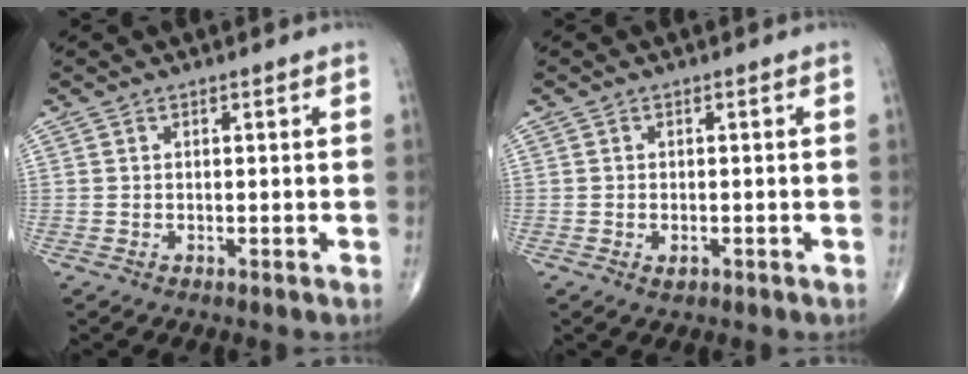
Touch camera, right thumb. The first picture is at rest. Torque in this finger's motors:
{"motor_torque": [-0.06, 0.10, 0.06, 0.08, -0.02]}